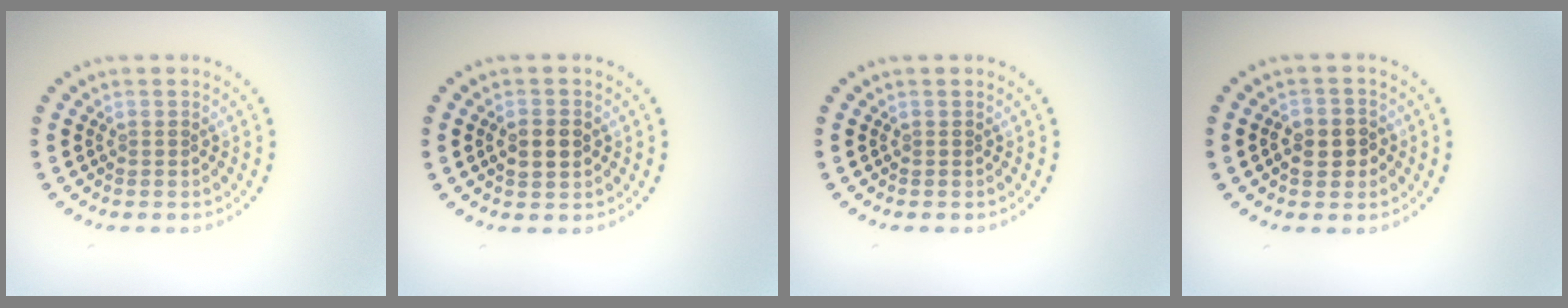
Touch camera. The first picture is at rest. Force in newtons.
{"total": 2.2, "press": 2.2, "slide": 0.1}
{"total": 0.0}
{"total": 2.8, "press": 2.7, "slide": 0.6}